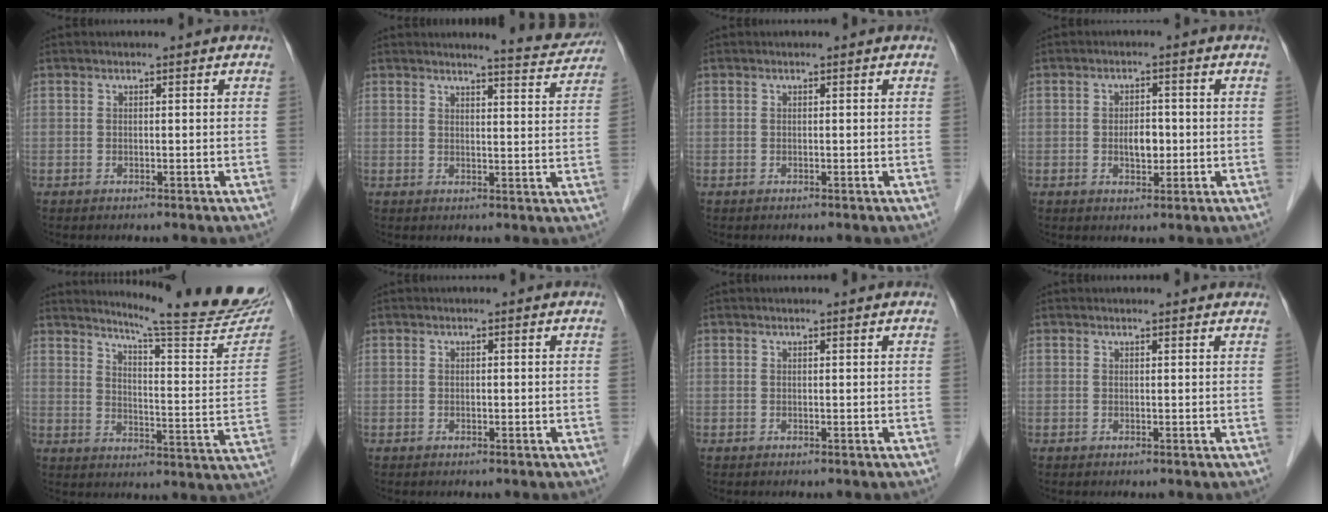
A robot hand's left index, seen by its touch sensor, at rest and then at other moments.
{"total": 6.2, "force": [6.1, 0.2, 1.0], "torque": [-0.022, -0.020, 0.064]}
{"total": 0.0}
{"total": 3.2, "force": [-0.4, 1.8, 2.7], "torque": [-0.044, 0.002, -0.003]}
{"total": 21.5, "force": [19.5, 0.1, 8.9], "torque": [-0.126, -0.098, 0.240]}
{"total": 0.0}
{"total": 0.9, "force": [0.8, -0.1, 0.2], "torque": [-0.010, 0.002, 0.013]}
{"total": 2.9, "force": [2.8, 0.4, 0.5], "torque": [-0.013, 0.008, 0.025]}